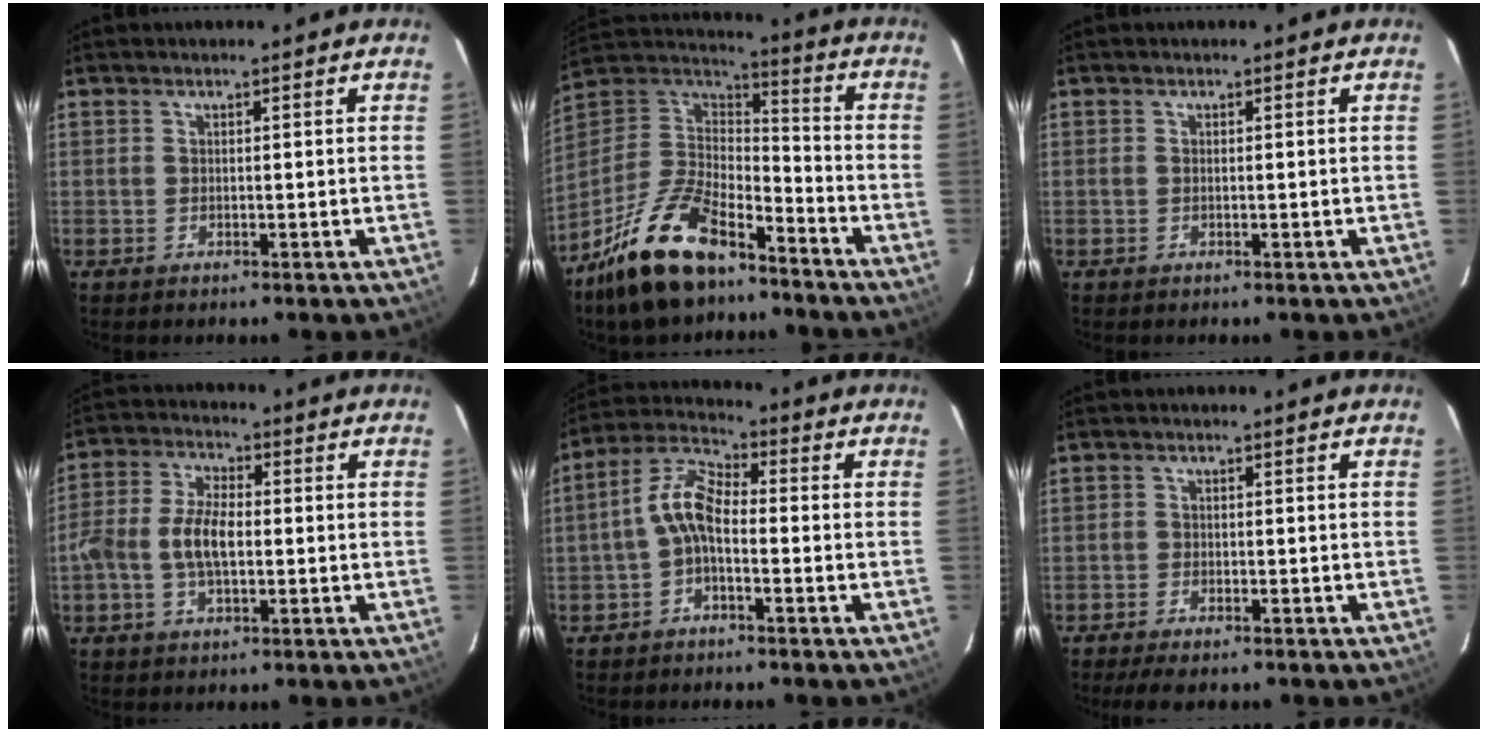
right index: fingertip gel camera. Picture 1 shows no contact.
{"total": 21.0, "force": [-14.5, 8.8, 12.4], "torque": [-0.268, -0.010, -0.259]}
{"total": 0.0}
{"total": 8.1, "force": [-1.3, 4.0, 6.9], "torque": [-0.142, 0.012, -0.024]}
{"total": 6.7, "force": [-1.9, 3.1, 5.6], "torque": [-0.127, 0.023, -0.042]}
{"total": 4.2, "force": [-3.5, 1.1, 2.1], "torque": [-0.057, -0.014, -0.060]}